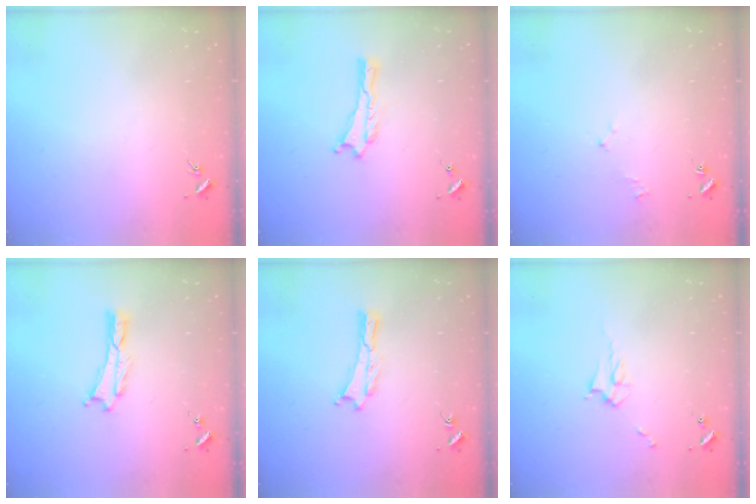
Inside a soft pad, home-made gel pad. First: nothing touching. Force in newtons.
{"total": 0.0}
{"total": 1.6, "press": 1.5, "slide": 0.3}
{"total": 0.0}
{"total": 0.0}
{"total": 2.9, "press": 2.9, "slide": 0.4}